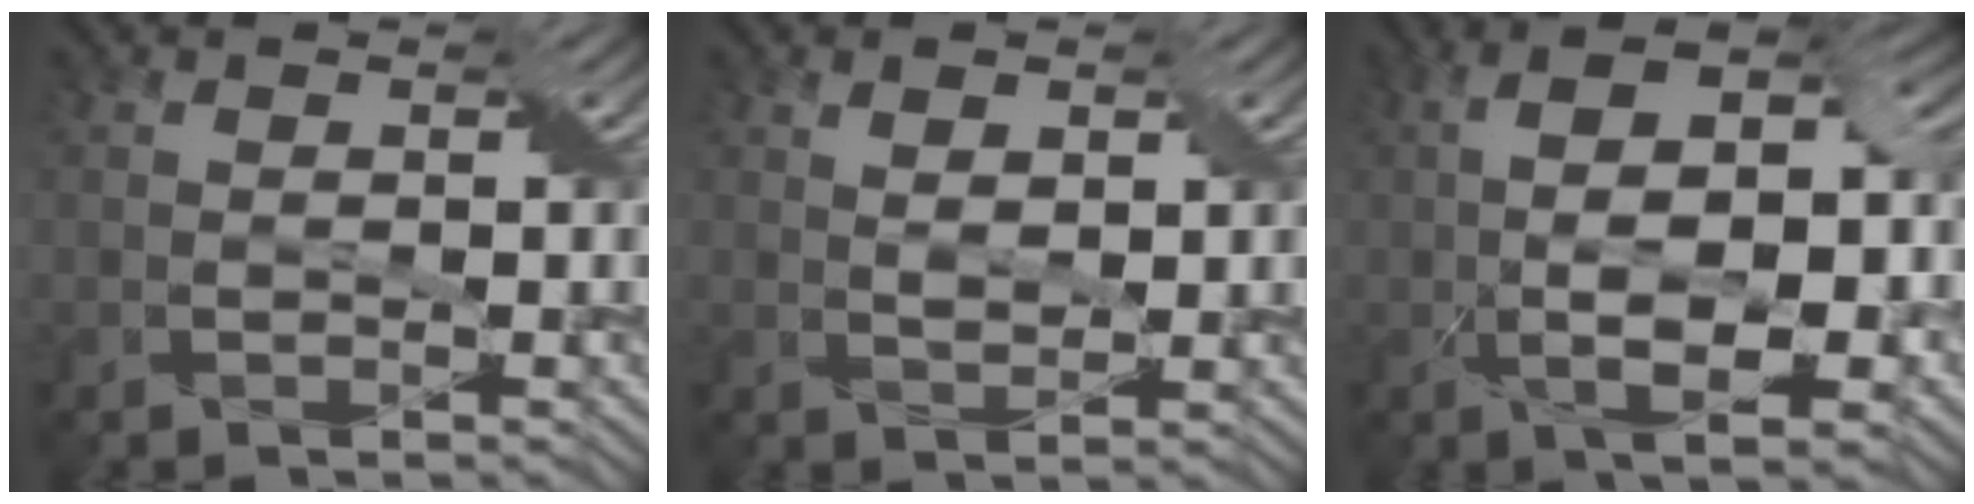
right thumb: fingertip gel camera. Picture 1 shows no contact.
{"total": 2.4, "force": [1.1, 1.1, 1.8], "torque": [-0.035, -0.003, 0.025]}
{"total": 11.5, "force": [-0.9, 4.8, 10.5], "torque": [-0.178, 0.009, -0.015]}